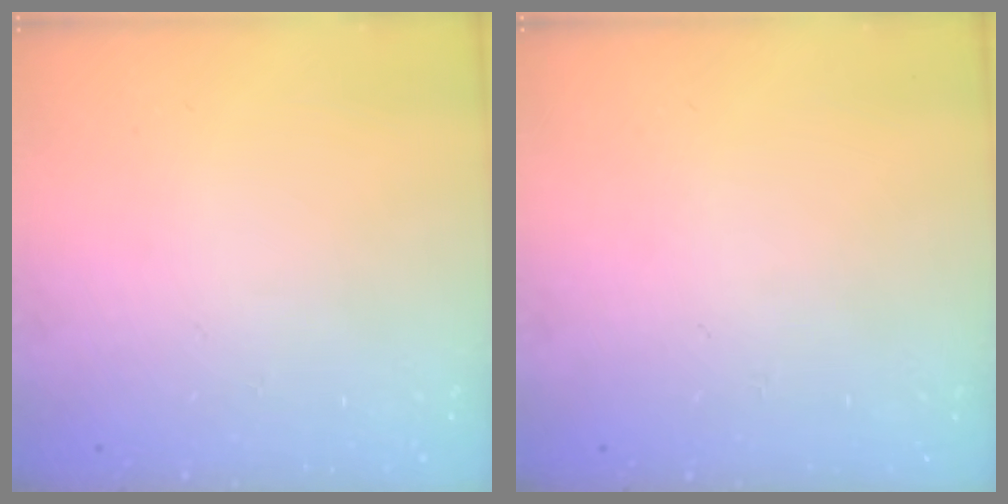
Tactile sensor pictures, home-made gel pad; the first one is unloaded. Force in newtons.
{"total": 0.0}